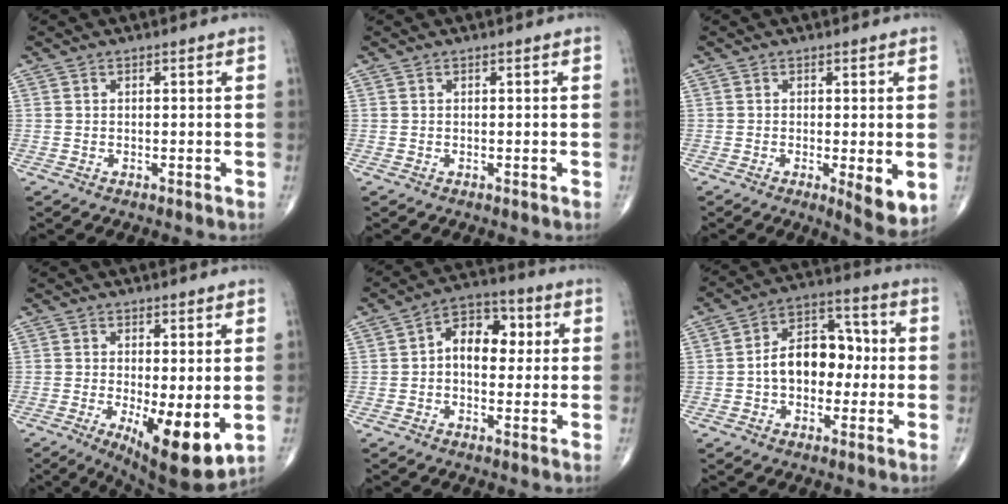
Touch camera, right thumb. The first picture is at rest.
{"total": 0.0}
{"total": 5.6, "force": [-1.0, 1.6, 5.3], "torque": [-0.079, -0.018, -0.016]}
{"total": 11.2, "force": [-2.1, 3.6, 10.4], "torque": [-0.155, -0.028, -0.024]}
{"total": 9.5, "force": [1.0, 6.3, 7.0], "torque": [-0.076, 0.024, 0.008]}
{"total": 12.2, "force": [-0.7, 8.3, 8.9], "torque": [-0.110, 0.042, -0.022]}